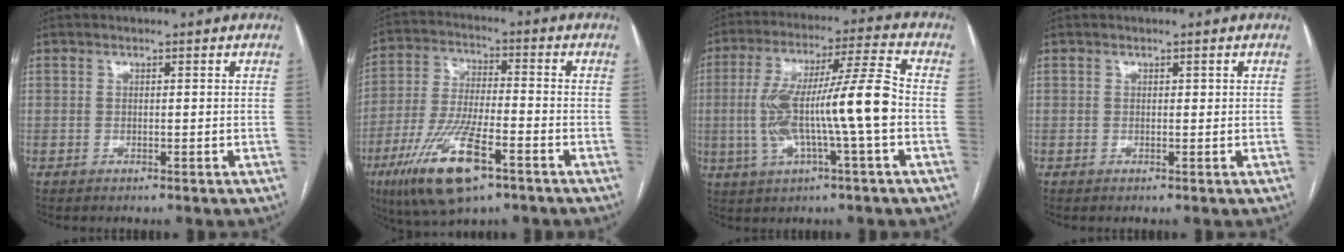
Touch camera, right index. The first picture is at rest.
{"total": 14.3, "force": [-7.5, 4.2, 11.4], "torque": [-0.234, -0.014, -0.127]}
{"total": 14.4, "force": [-1.9, 0.3, 14.2], "torque": [-0.268, 0.019, -0.033]}
{"total": 0.0}